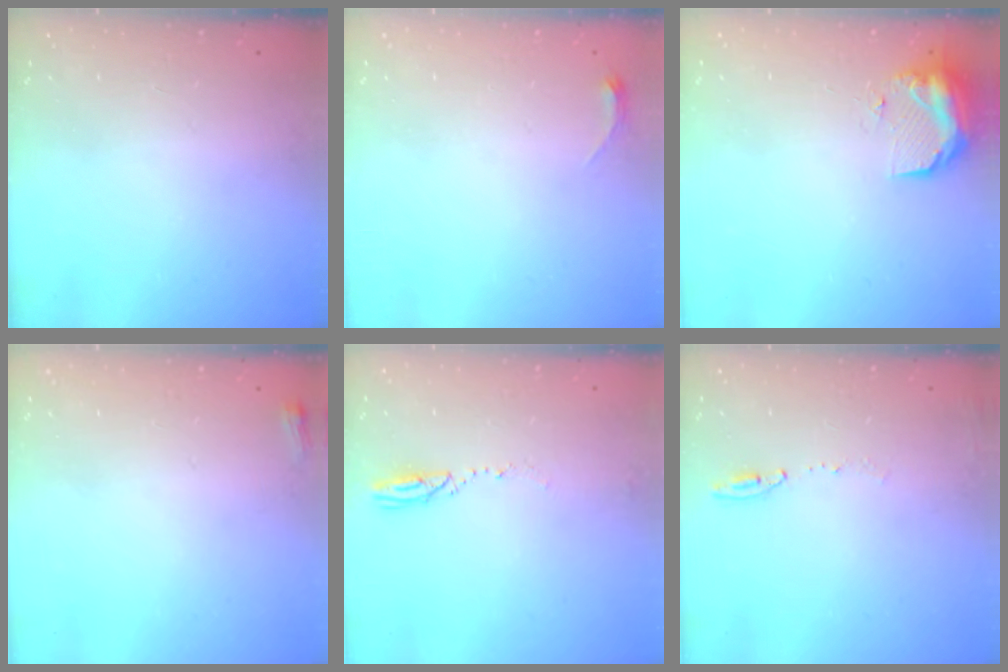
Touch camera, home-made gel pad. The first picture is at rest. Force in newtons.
{"total": 3.3, "press": 3.3, "slide": 0.6}
{"total": 9.6, "press": 9.6, "slide": 0.5}
{"total": 3.0, "press": 2.8, "slide": 1.2}
{"total": 3.4, "press": 3.4, "slide": 0.4}
{"total": 6.3, "press": 6.2, "slide": 0.8}